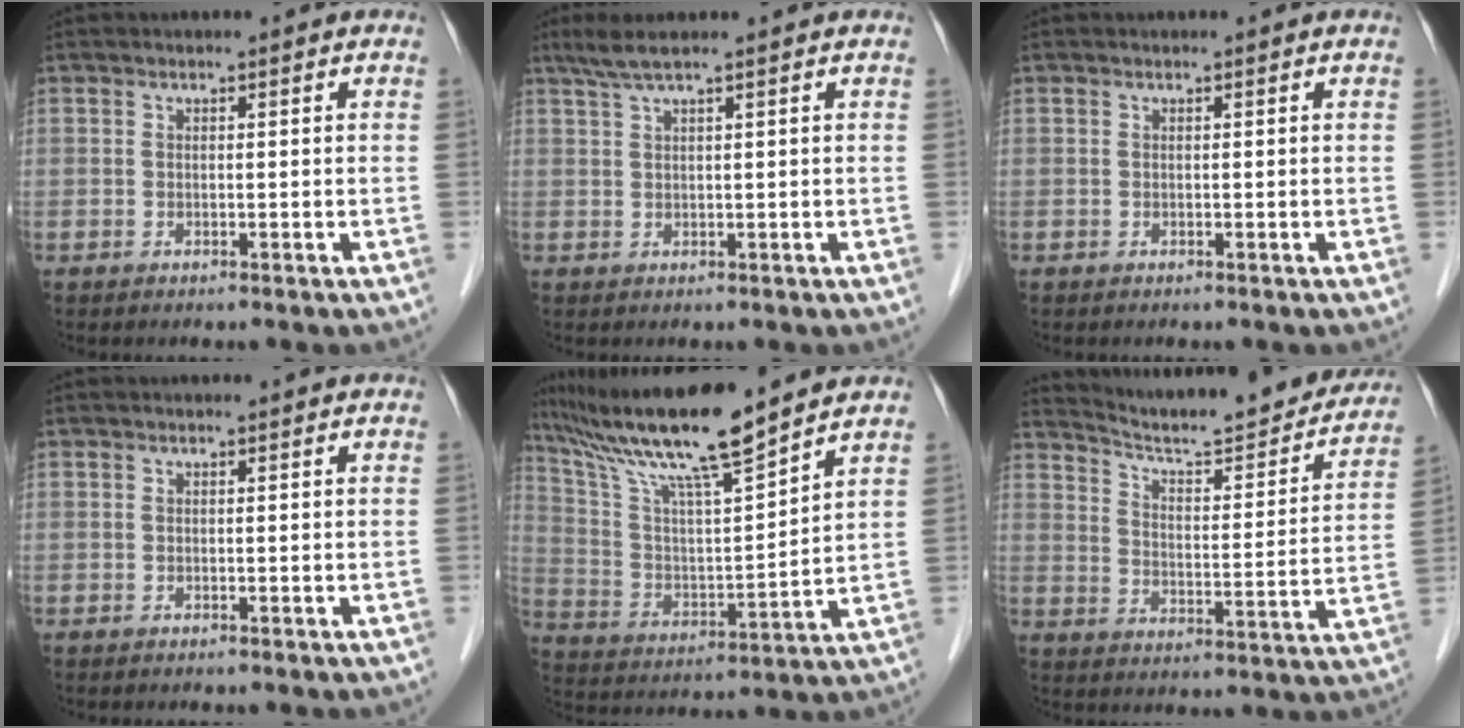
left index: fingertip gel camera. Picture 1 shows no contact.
{"total": 3.2, "force": [2.3, -0.3, 2.2], "torque": [-0.056, 0.013, 0.051]}
{"total": 0.0}
{"total": 0.0}
{"total": 16.3, "force": [13.5, -0.1, 9.0], "torque": [-0.171, 0.009, 0.250]}
{"total": 22.1, "force": [20.4, 2.4, 8.0], "torque": [-0.118, -0.042, 0.270]}